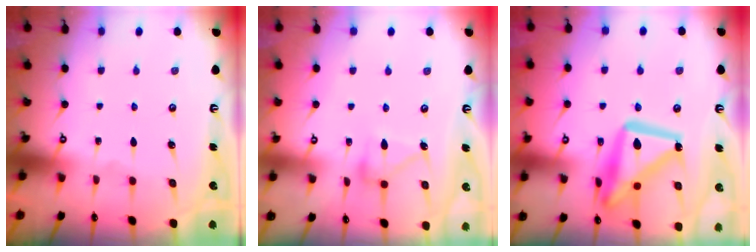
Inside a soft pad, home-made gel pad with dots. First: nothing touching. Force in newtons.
{"total": 12.6, "press": 12.5, "slide": 0.6}
{"total": 18.7, "press": 18.6, "slide": 1.7}